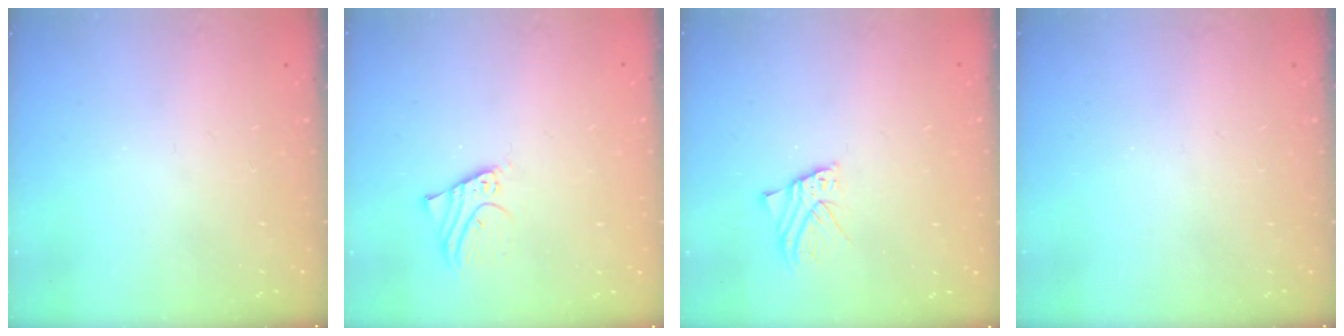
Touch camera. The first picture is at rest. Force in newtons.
{"total": 2.7, "press": 2.7, "slide": 0.2}
{"total": 2.6, "press": 2.6, "slide": 0.2}
{"total": 0.0}